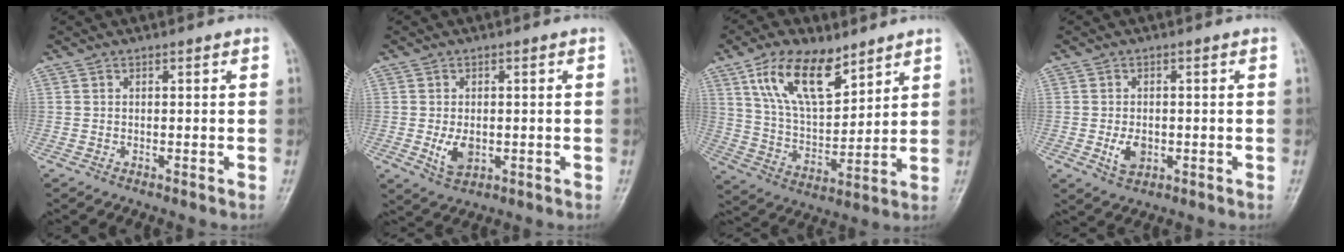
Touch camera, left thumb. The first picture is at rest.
{"total": 4.7, "force": [-0.9, 3.0, 3.4], "torque": [-0.051, -0.004, -0.008]}
{"total": 14.6, "force": [8.6, 6.9, 9.5], "torque": [-0.141, -0.039, 0.167]}
{"total": 4.1, "force": [-1.0, 2.8, 2.8], "torque": [-0.040, 0.000, -0.013]}